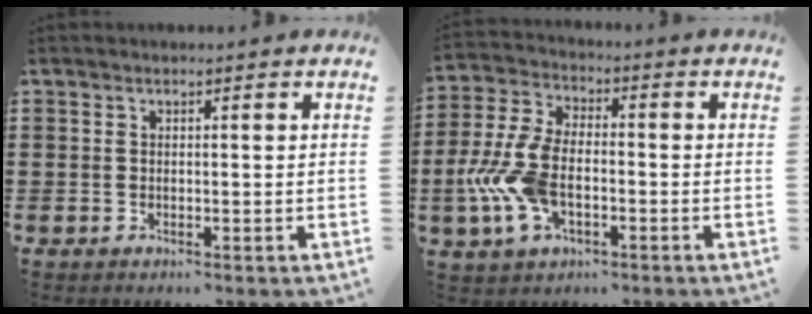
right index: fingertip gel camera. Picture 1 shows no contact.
{"total": 9.5, "force": [-2.4, 5.2, 7.6], "torque": [-0.193, -0.007, -0.051]}